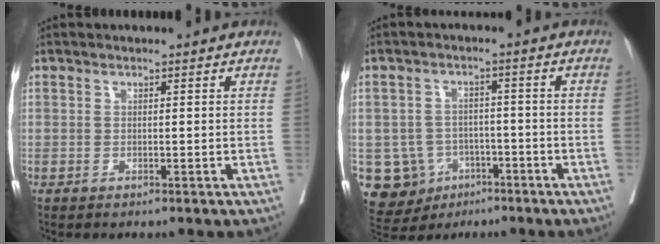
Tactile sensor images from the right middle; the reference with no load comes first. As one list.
[{"total": 9.9, "force": [-3.8, 8.9, 2.1], "torque": [-0.055, 0.017, -0.046]}]